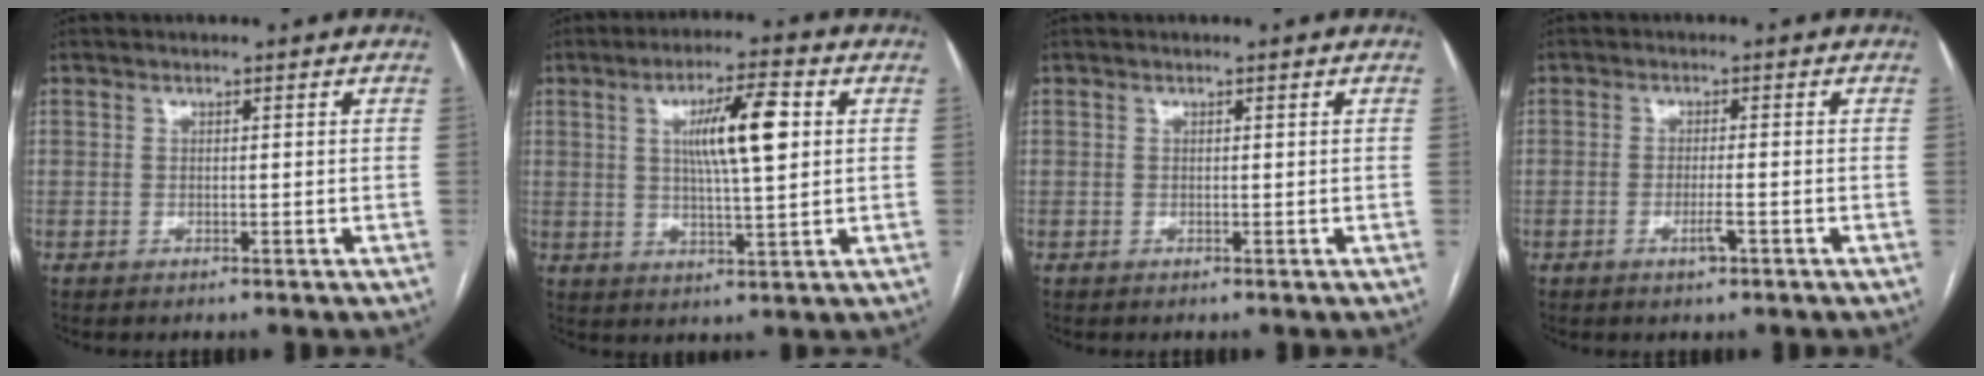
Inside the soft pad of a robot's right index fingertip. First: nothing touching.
{"total": 9.5, "force": [2.3, 1.2, 9.1], "torque": [-0.157, 0.006, 0.040]}
{"total": 0.0}
{"total": 2.5, "force": [-1.2, 0.3, 2.2], "torque": [-0.039, -0.002, -0.020]}